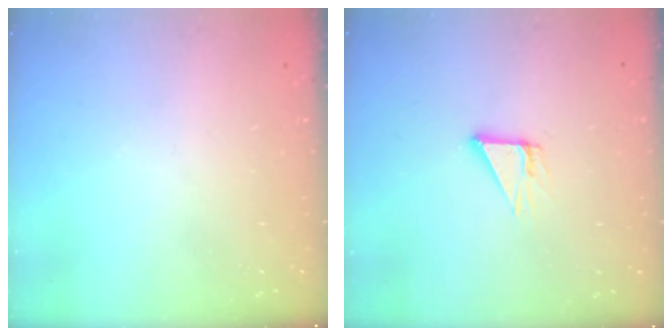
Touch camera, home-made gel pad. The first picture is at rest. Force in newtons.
{"total": 4.6, "press": 4.6, "slide": 0.2}